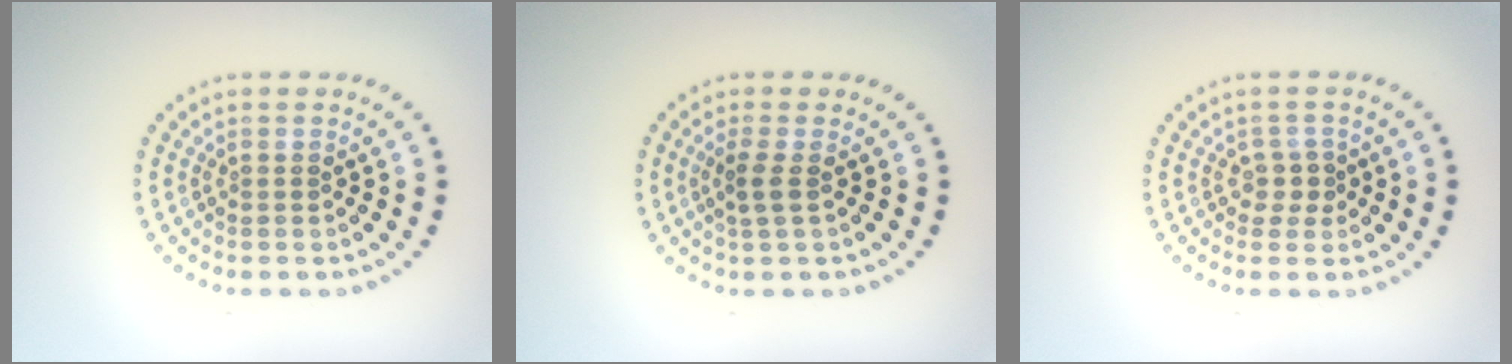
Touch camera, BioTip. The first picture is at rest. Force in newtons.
{"total": 1.6, "press": 1.3, "slide": 0.8}
{"total": 1.8, "press": 1.4, "slide": 1.0}